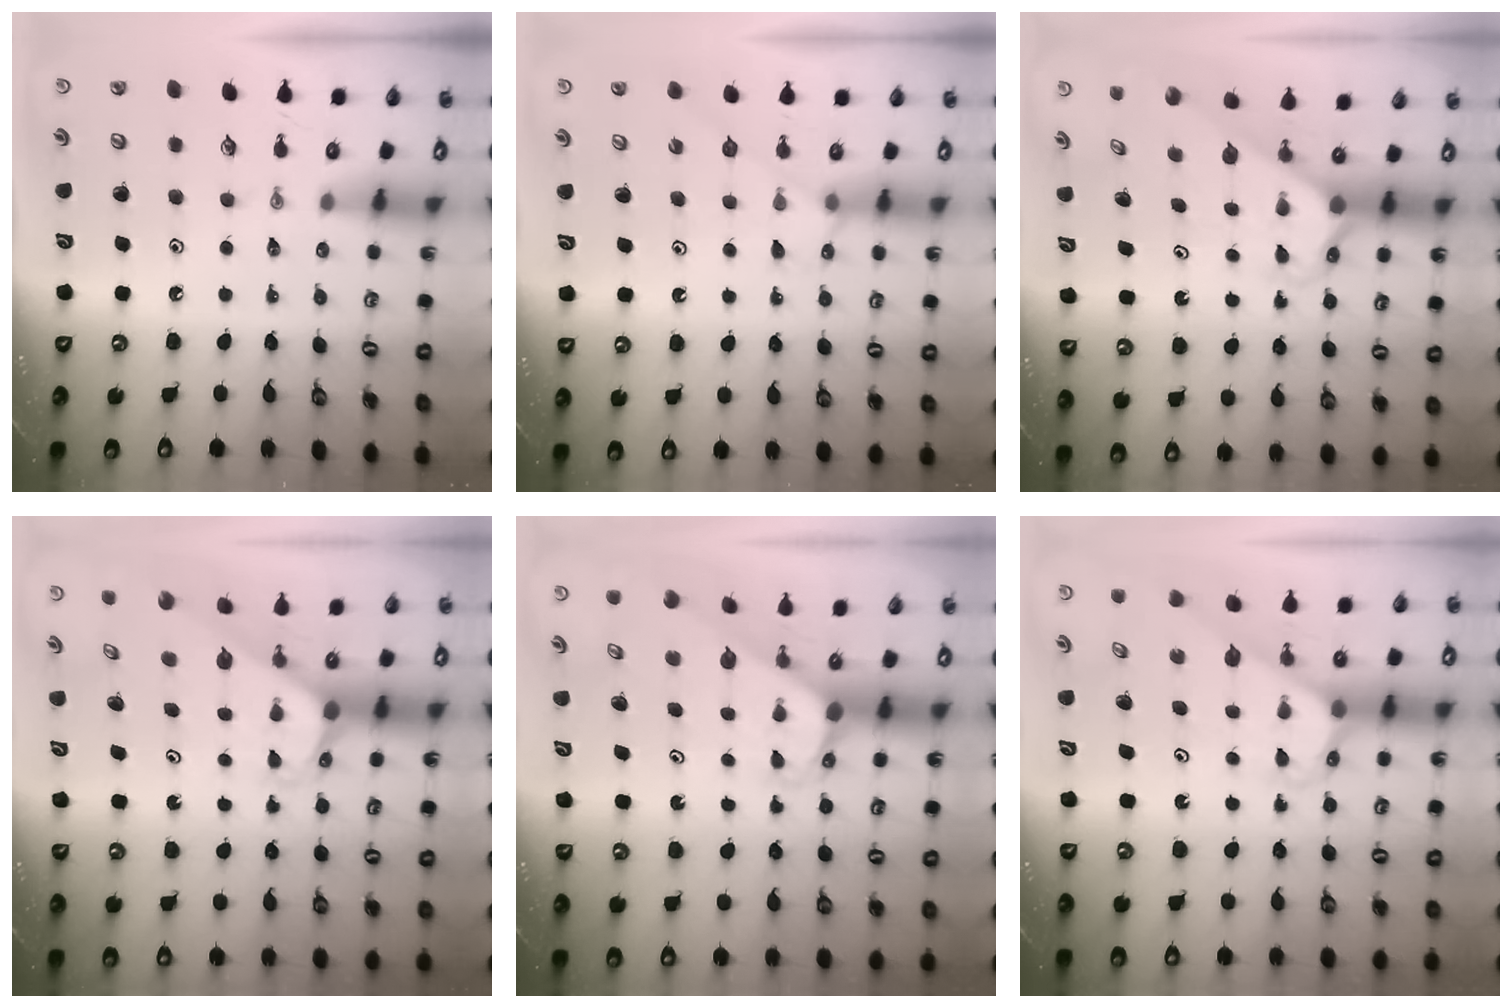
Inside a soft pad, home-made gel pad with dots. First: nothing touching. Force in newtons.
{"total": 5.0, "press": 5.0, "slide": 0.4}
{"total": 2.4, "press": 2.4, "slide": 0.2}
{"total": 2.0, "press": 2.0, "slide": 0.1}
{"total": 3.0, "press": 3.0, "slide": 0.1}
{"total": 3.2, "press": 3.2, "slide": 0.2}